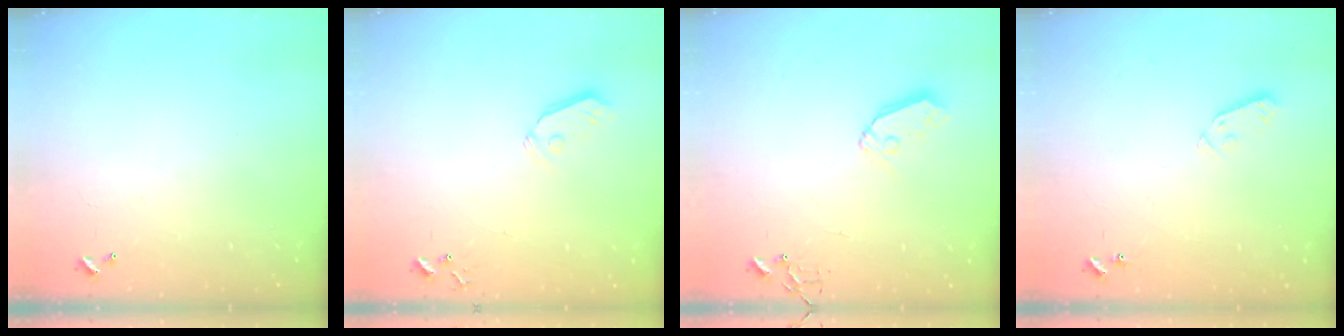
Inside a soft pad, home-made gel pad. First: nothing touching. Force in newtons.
{"total": 5.8, "press": 5.8, "slide": 0.5}
{"total": 6.9, "press": 6.9, "slide": 0.5}
{"total": 3.8, "press": 3.7, "slide": 0.8}